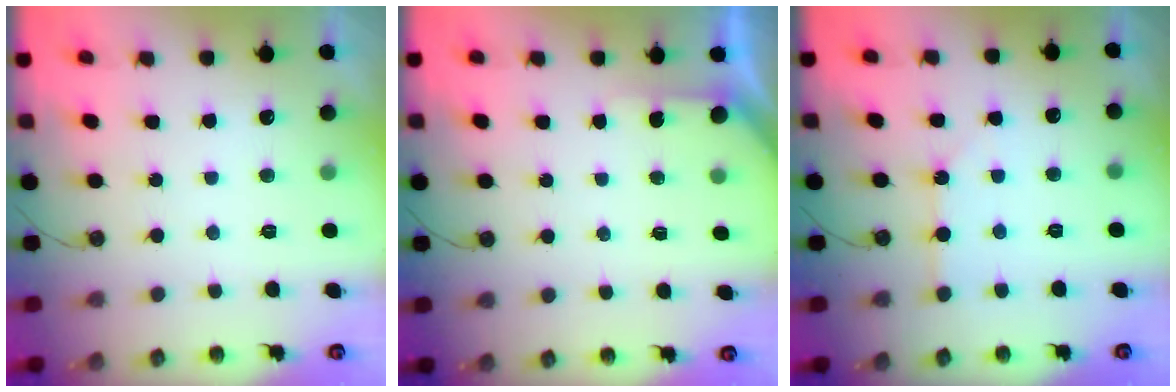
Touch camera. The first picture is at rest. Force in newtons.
{"total": 2.5, "press": 2.5, "slide": 0.3}
{"total": 1.3, "press": 1.3, "slide": 0.2}